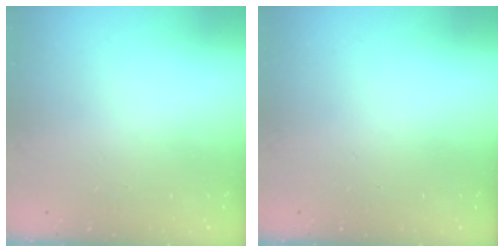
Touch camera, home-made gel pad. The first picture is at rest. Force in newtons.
{"total": 0.0}